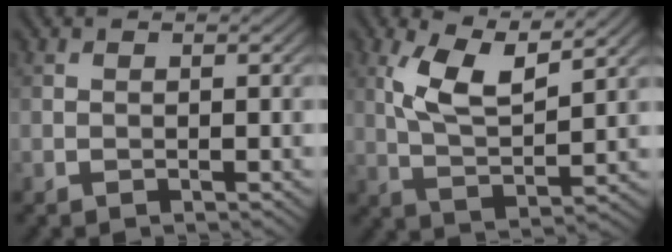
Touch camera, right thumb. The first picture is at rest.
{"total": 8.2, "force": [4.1, 2.8, 6.5], "torque": [-0.140, 0.001, 0.082]}